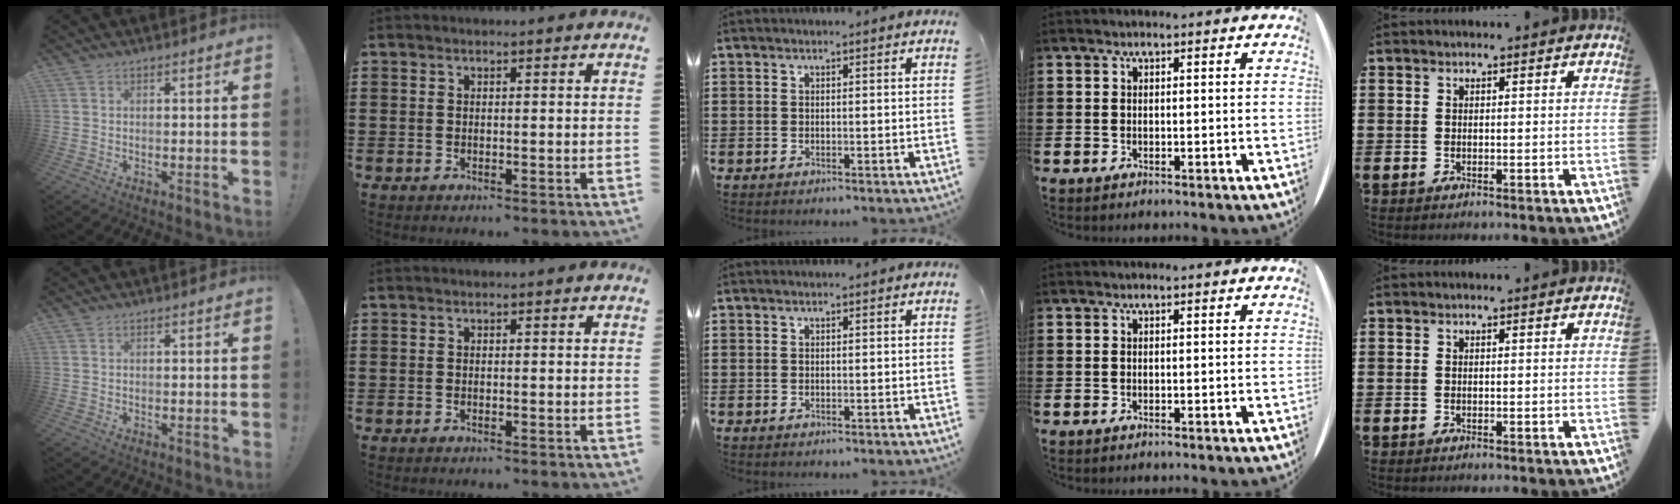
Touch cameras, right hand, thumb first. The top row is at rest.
{}